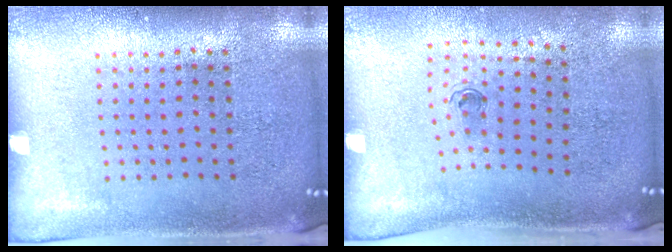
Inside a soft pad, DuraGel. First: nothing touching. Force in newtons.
{"total": 0.6, "press": 0.3, "slide": 0.5}